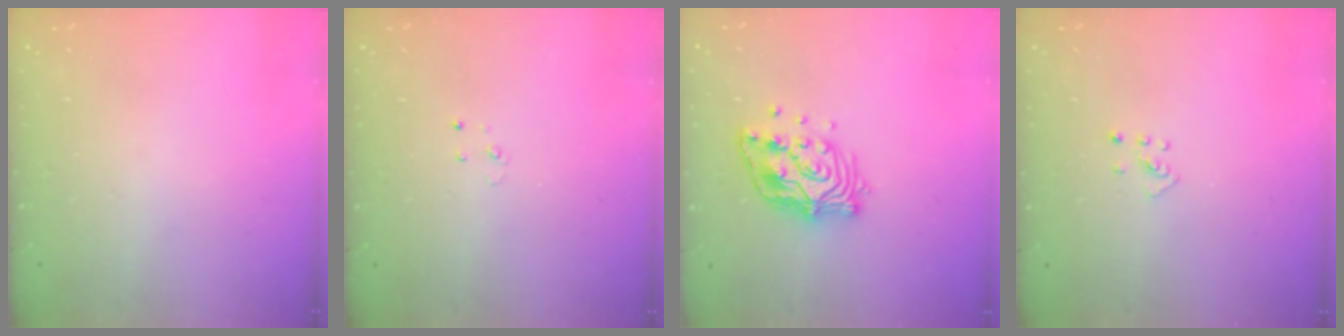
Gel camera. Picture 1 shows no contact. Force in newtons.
{"total": 2.3, "press": 2.3, "slide": 0.2}
{"total": 13.7, "press": 13.7, "slide": 1.2}
{"total": 2.7, "press": 2.7, "slide": 0.5}